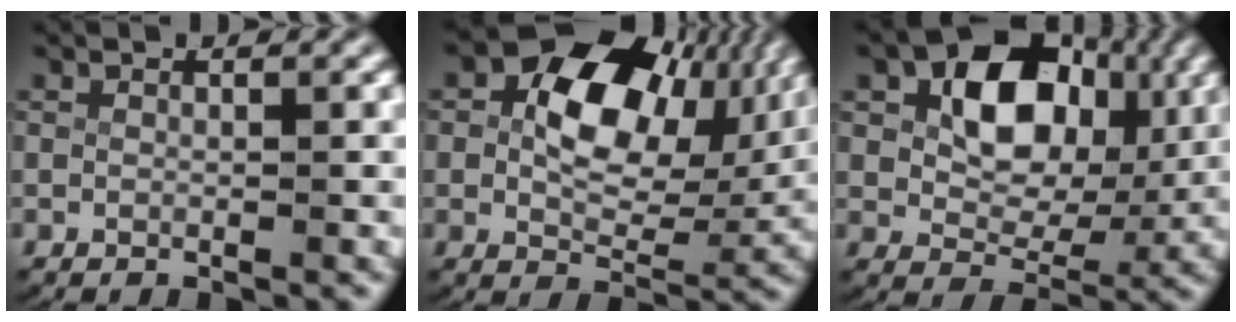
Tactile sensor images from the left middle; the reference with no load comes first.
{"total": 11.8, "force": [3.1, 7.2, 8.8], "torque": [-0.125, 0.017, 0.035]}
{"total": 8.7, "force": [2.6, 5.8, 5.9], "torque": [-0.105, -0.011, 0.047]}